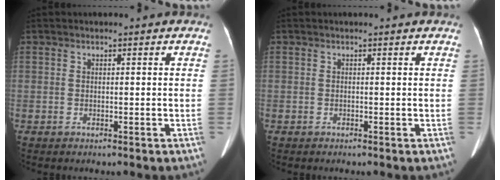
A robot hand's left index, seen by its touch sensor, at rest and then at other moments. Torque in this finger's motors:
{"motor_torque": [-0.07, -0.15, -0.09, -0.21]}